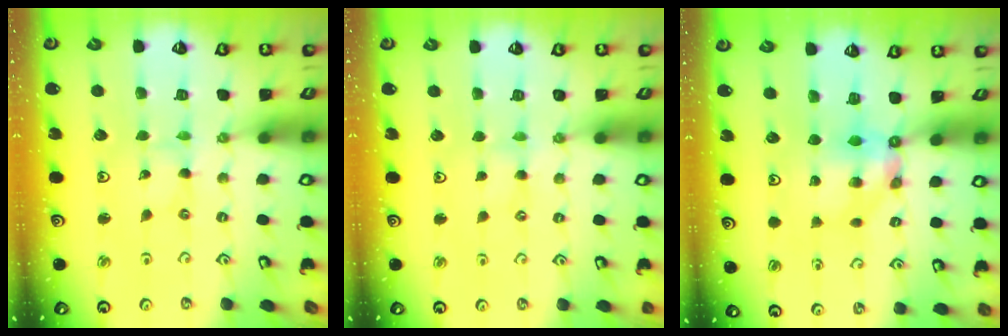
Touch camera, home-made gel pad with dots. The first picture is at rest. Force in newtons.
{"total": 1.6, "press": 1.5, "slide": 0.4}
{"total": 6.6, "press": 6.6, "slide": 0.3}